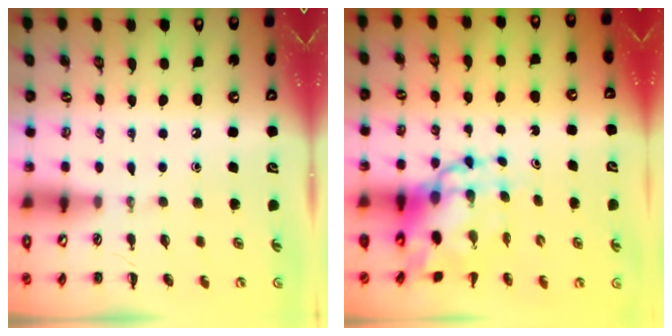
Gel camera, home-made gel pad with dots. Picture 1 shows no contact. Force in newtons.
{"total": 10.5, "press": 10.1, "slide": 2.9}